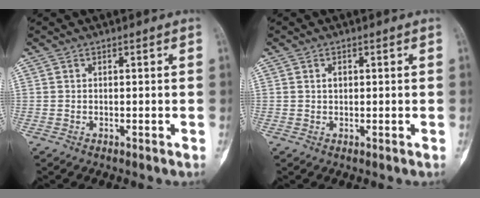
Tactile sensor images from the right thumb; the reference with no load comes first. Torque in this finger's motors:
{"motor_torque": [0.68, 0.22, 0.18, 0.00, 0.03]}